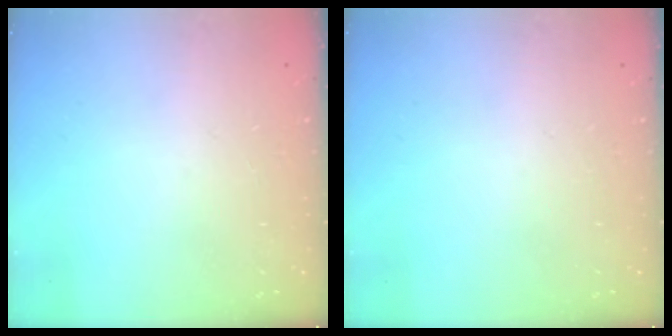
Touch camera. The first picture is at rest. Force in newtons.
{"total": 0.0}